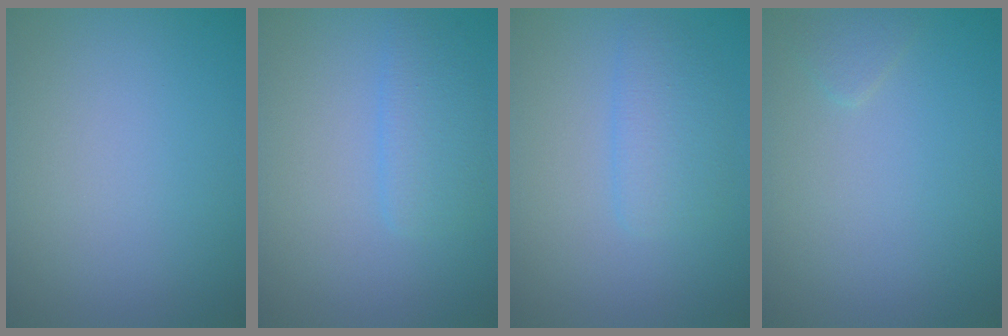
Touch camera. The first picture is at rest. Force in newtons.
{"total": 2.3, "press": 2.3, "slide": 0.1}
{"total": 2.4, "press": 2.4, "slide": 0.1}
{"total": 0.8, "press": 0.8, "slide": 0.0}